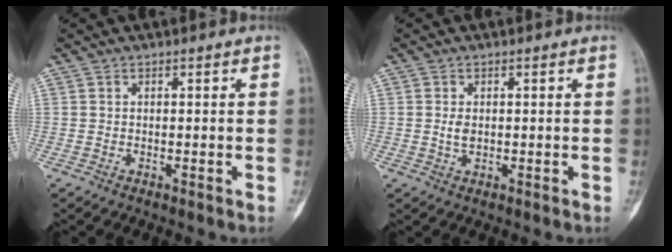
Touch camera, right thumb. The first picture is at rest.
{"total": 2.0, "force": [0.0, 1.2, 1.6], "torque": [-0.028, -0.002, 0.001]}